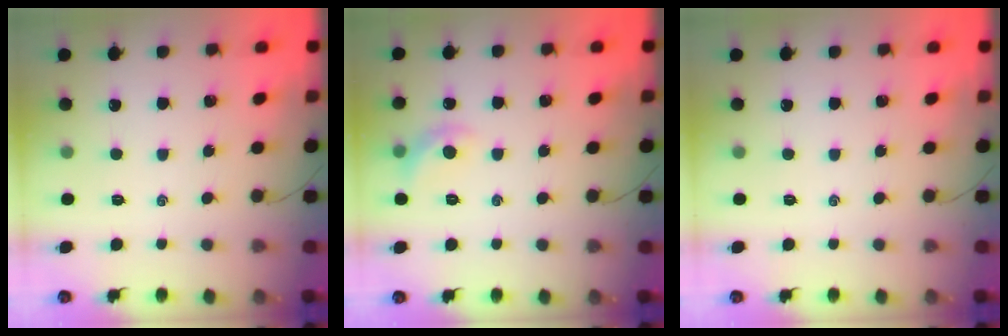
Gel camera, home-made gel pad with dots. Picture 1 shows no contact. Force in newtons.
{"total": 6.5, "press": 6.4, "slide": 0.8}
{"total": 0.0}